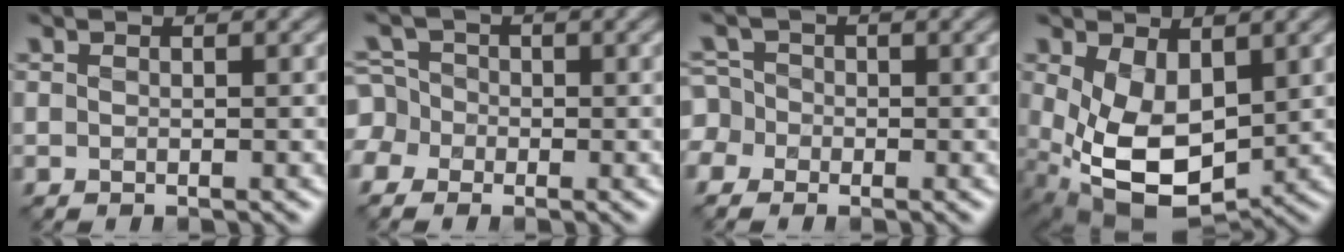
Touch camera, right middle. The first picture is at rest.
{"total": 4.7, "force": [-1.8, 4.1, 1.4], "torque": [-0.028, 0.016, -0.055]}
{"total": 3.8, "force": [-1.4, 3.4, 1.1], "torque": [-0.020, 0.014, -0.046]}
{"total": 7.7, "force": [0.0, 4.7, 6.0], "torque": [-0.136, -0.022, 0.014]}